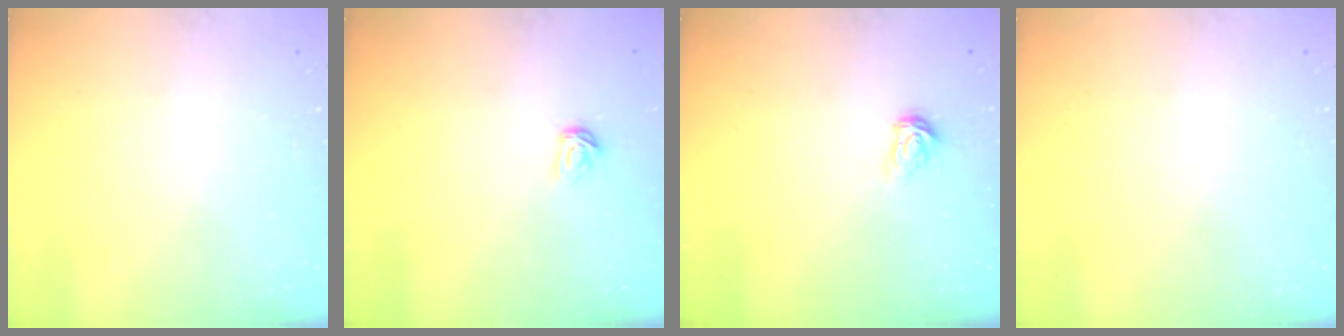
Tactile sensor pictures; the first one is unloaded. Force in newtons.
{"total": 3.6, "press": 3.6, "slide": 0.4}
{"total": 3.6, "press": 3.6, "slide": 0.3}
{"total": 0.0}